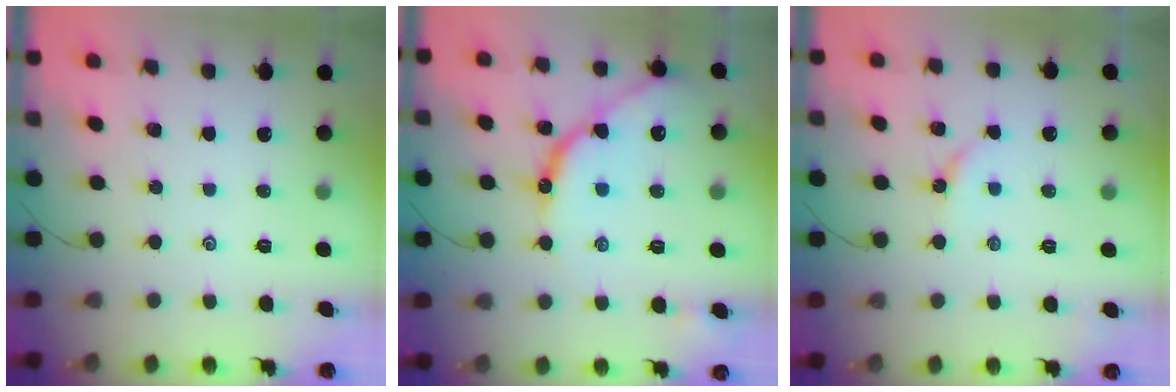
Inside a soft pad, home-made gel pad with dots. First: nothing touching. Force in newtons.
{"total": 11.1, "press": 11.1, "slide": 1.0}
{"total": 3.4, "press": 3.3, "slide": 0.4}